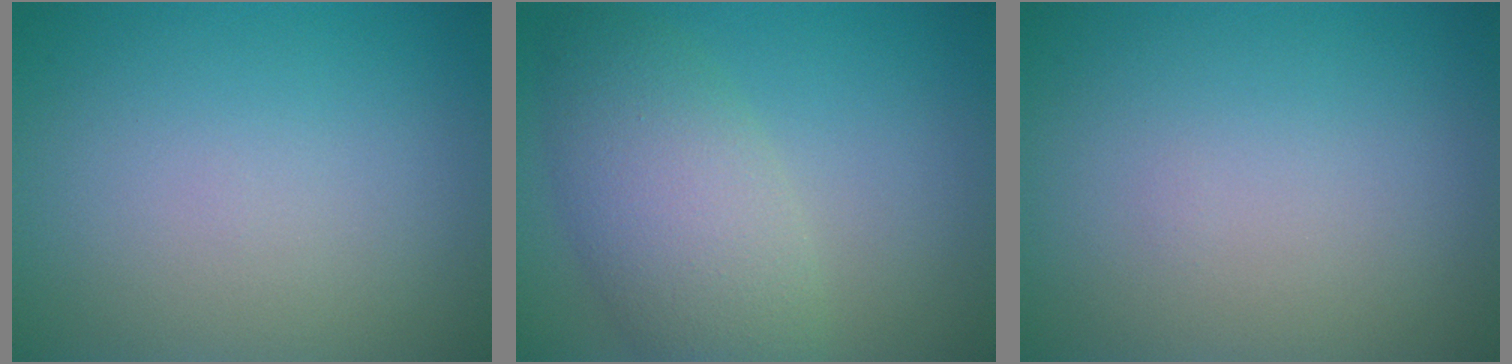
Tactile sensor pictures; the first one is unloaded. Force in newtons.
{"total": 6.1, "press": 6.1, "slide": 0.2}
{"total": 0.0}